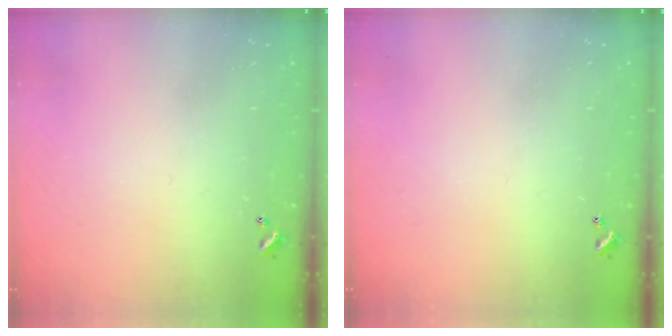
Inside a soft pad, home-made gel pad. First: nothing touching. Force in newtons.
{"total": 0.0}